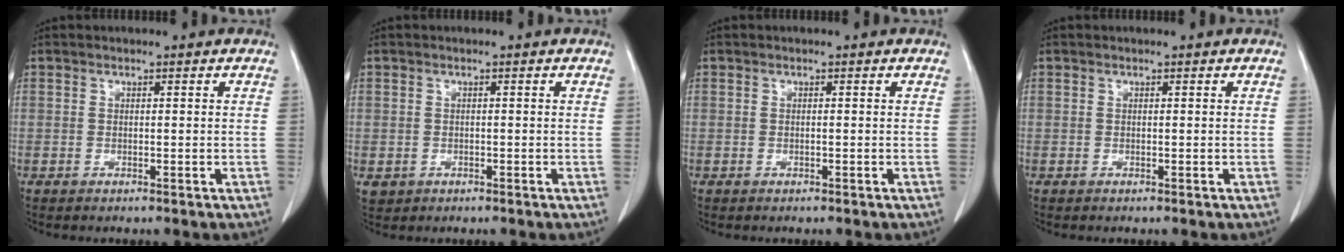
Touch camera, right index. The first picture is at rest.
{"total": 2.0, "force": [-0.6, 1.8, 0.4], "torque": [-0.005, 0.003, -0.002]}
{"total": 0.0}
{"total": 0.0}